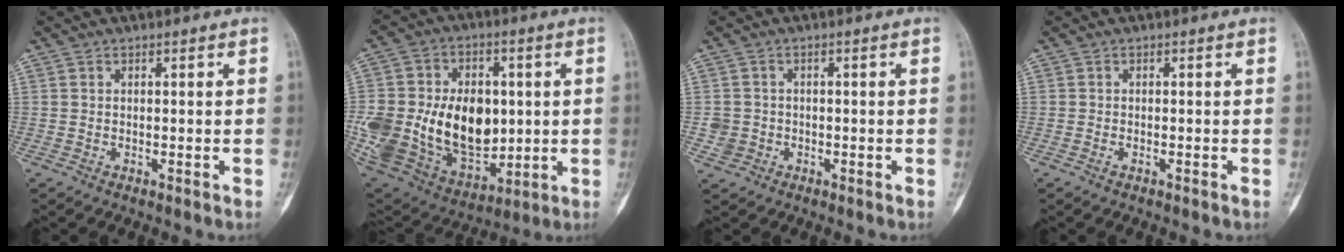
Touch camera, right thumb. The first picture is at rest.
{"total": 31.4, "force": [-0.5, 22.0, 22.5], "torque": [-0.452, 0.008, 0.023]}
{"total": 3.2, "force": [-0.8, 3.0, 0.5], "torque": [0.009, 0.009, -0.016]}
{"total": 0.7, "force": [-0.4, 0.4, 0.4], "torque": [-0.007, 0.004, -0.007]}